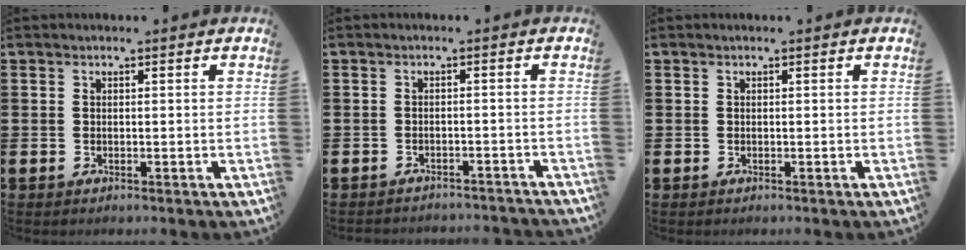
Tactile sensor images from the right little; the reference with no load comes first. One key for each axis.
{"total": 1.5, "fx": -1.5, "fy": -0.1, "fz": -0.1, "tx": -0.002, "ty": 0.004, "tz": -0.032}
{"total": 0.0}